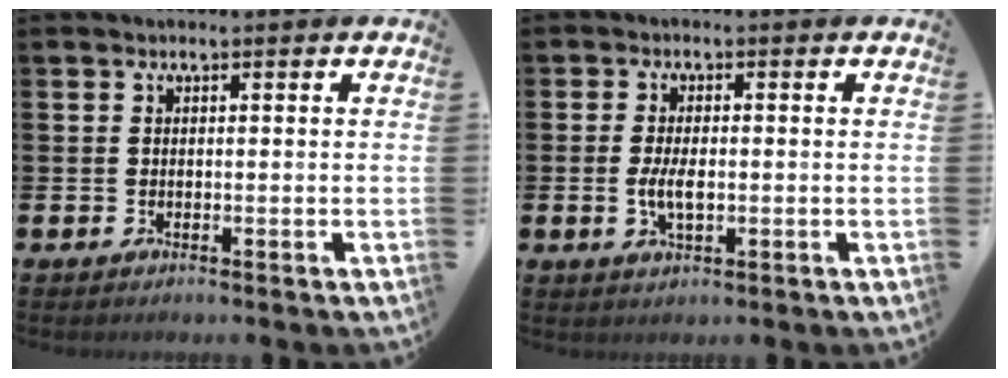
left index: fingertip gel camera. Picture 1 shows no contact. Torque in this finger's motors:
{"motor_torque": [0.83, 0.05, 0.46, 0.14]}